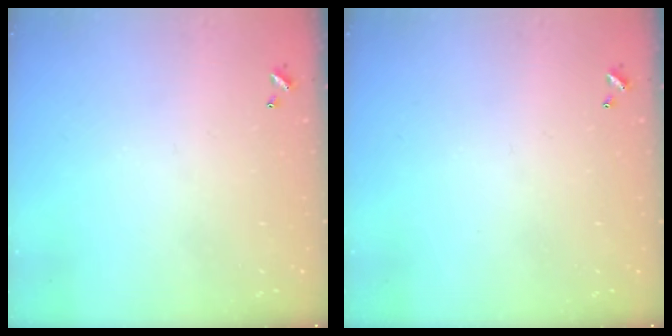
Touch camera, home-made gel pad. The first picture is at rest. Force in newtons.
{"total": 0.0}